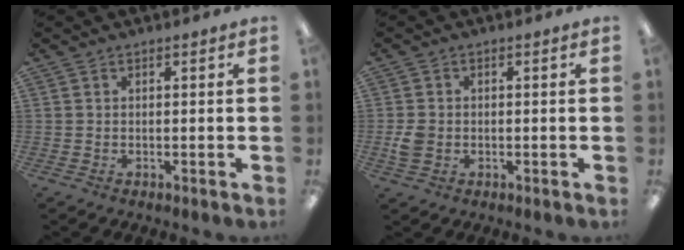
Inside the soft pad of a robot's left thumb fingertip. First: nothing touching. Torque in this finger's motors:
{"motor_torque": [-0.35, 0.37, 0.09, -0.11, 0.00]}